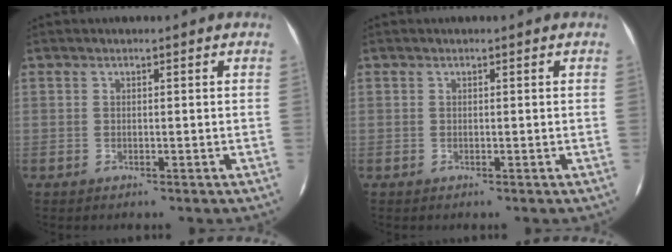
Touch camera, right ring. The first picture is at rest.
{"total": 0.0}